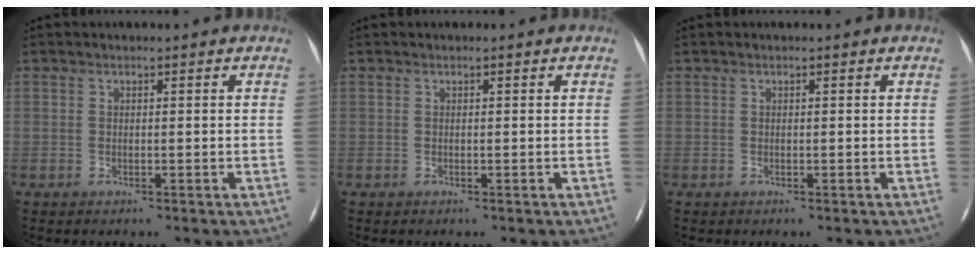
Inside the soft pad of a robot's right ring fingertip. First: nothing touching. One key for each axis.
{"total": 0.0}
{"total": 0.0}